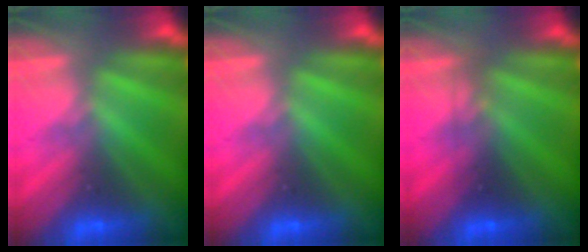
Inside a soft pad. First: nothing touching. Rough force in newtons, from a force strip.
{"total": 0.0}
{"total": 2.3}